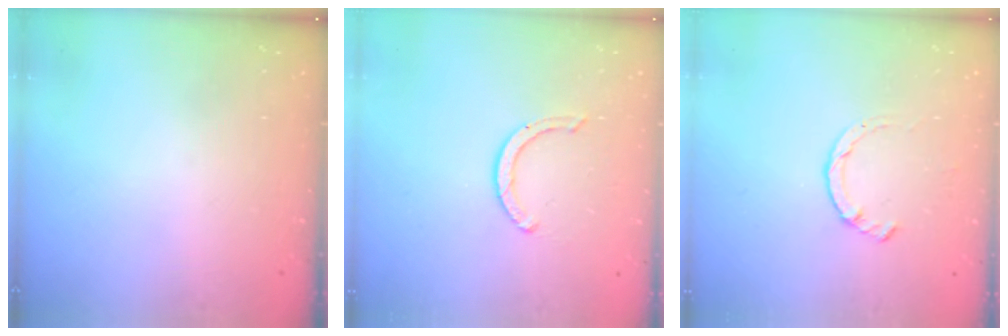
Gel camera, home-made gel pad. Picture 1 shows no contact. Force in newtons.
{"total": 3.8, "press": 3.8, "slide": 0.3}
{"total": 2.8, "press": 2.8, "slide": 0.4}